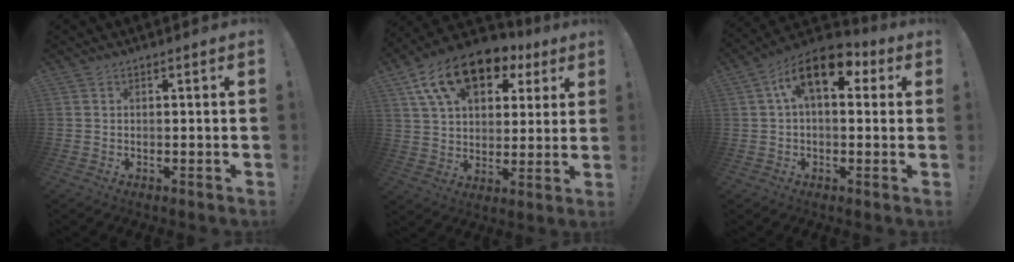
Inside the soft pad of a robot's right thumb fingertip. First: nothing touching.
{"total": 17.5, "force": [9.7, 10.3, 10.3], "torque": [-0.170, -0.046, 0.176]}
{"total": 14.0, "force": [5.4, 6.9, 10.9], "torque": [-0.182, -0.008, 0.094]}